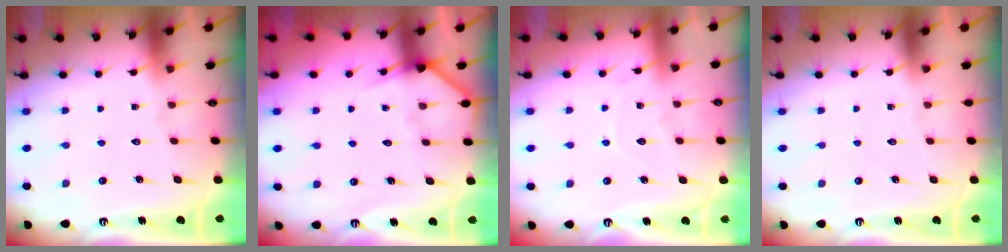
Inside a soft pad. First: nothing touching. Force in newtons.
{"total": 4.8, "press": 4.8, "slide": 0.3}
{"total": 6.9, "press": 6.9, "slide": 0.5}
{"total": 0.0}